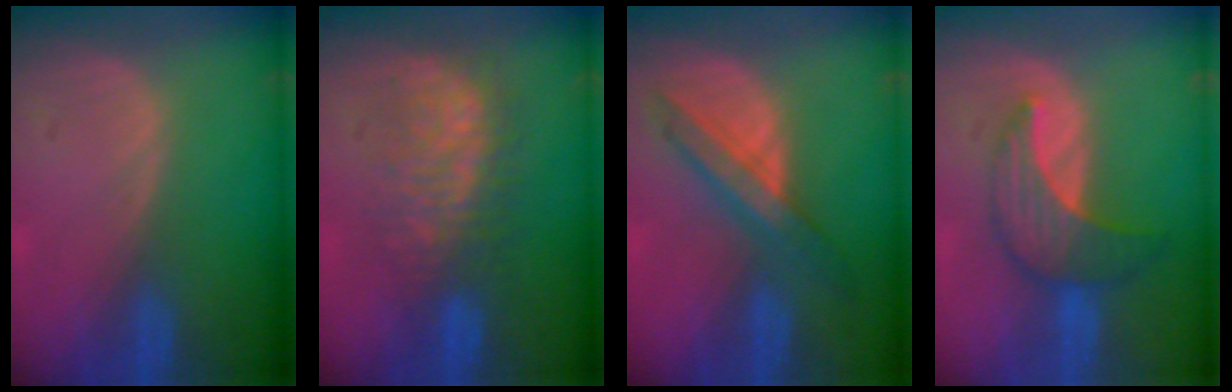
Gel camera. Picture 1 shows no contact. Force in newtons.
{"total": 7.8, "press": 7.7, "slide": 1.4}
{"total": 6.2, "press": 6.1, "slide": 0.5}
{"total": 7.1, "press": 6.8, "slide": 2.0}